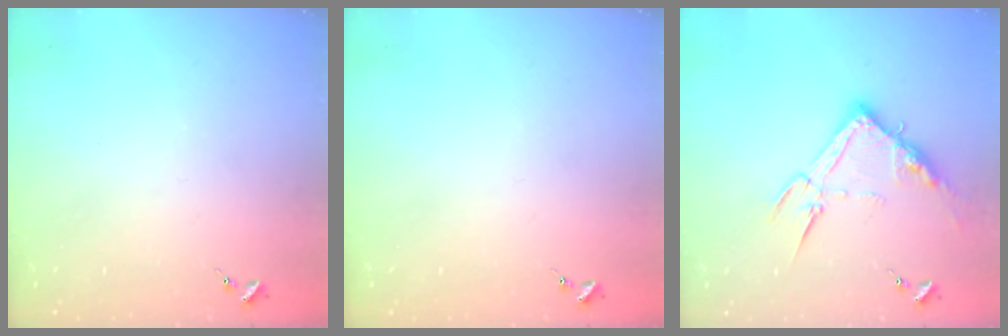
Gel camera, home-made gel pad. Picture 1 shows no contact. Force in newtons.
{"total": 0.0}
{"total": 13.9, "press": 13.8, "slide": 0.9}